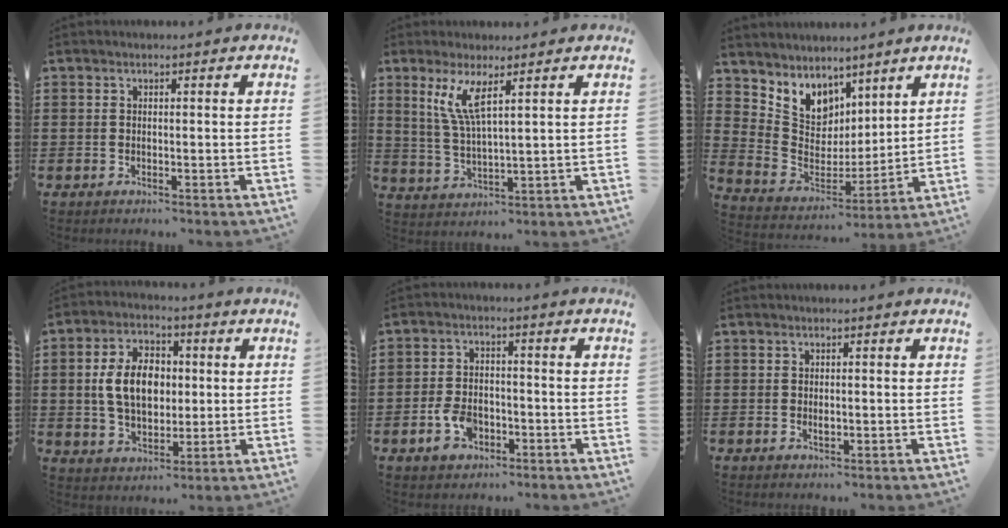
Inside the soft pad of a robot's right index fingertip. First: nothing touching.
{"total": 5.5, "force": [3.1, 1.2, 4.5], "torque": [-0.098, 0.002, 0.054]}
{"total": 6.9, "force": [4.9, 4.8, 0.3], "torque": [-0.055, -0.050, 0.093]}
{"total": 9.1, "force": [0.5, 6.1, 6.8], "torque": [-0.151, 0.012, 0.002]}
{"total": 4.7, "force": [-2.2, 2.9, 3.0], "torque": [-0.075, 0.000, -0.043]}
{"total": 1.1, "force": [-0.1, 0.3, 1.0], "torque": [-0.021, -0.005, 0.001]}